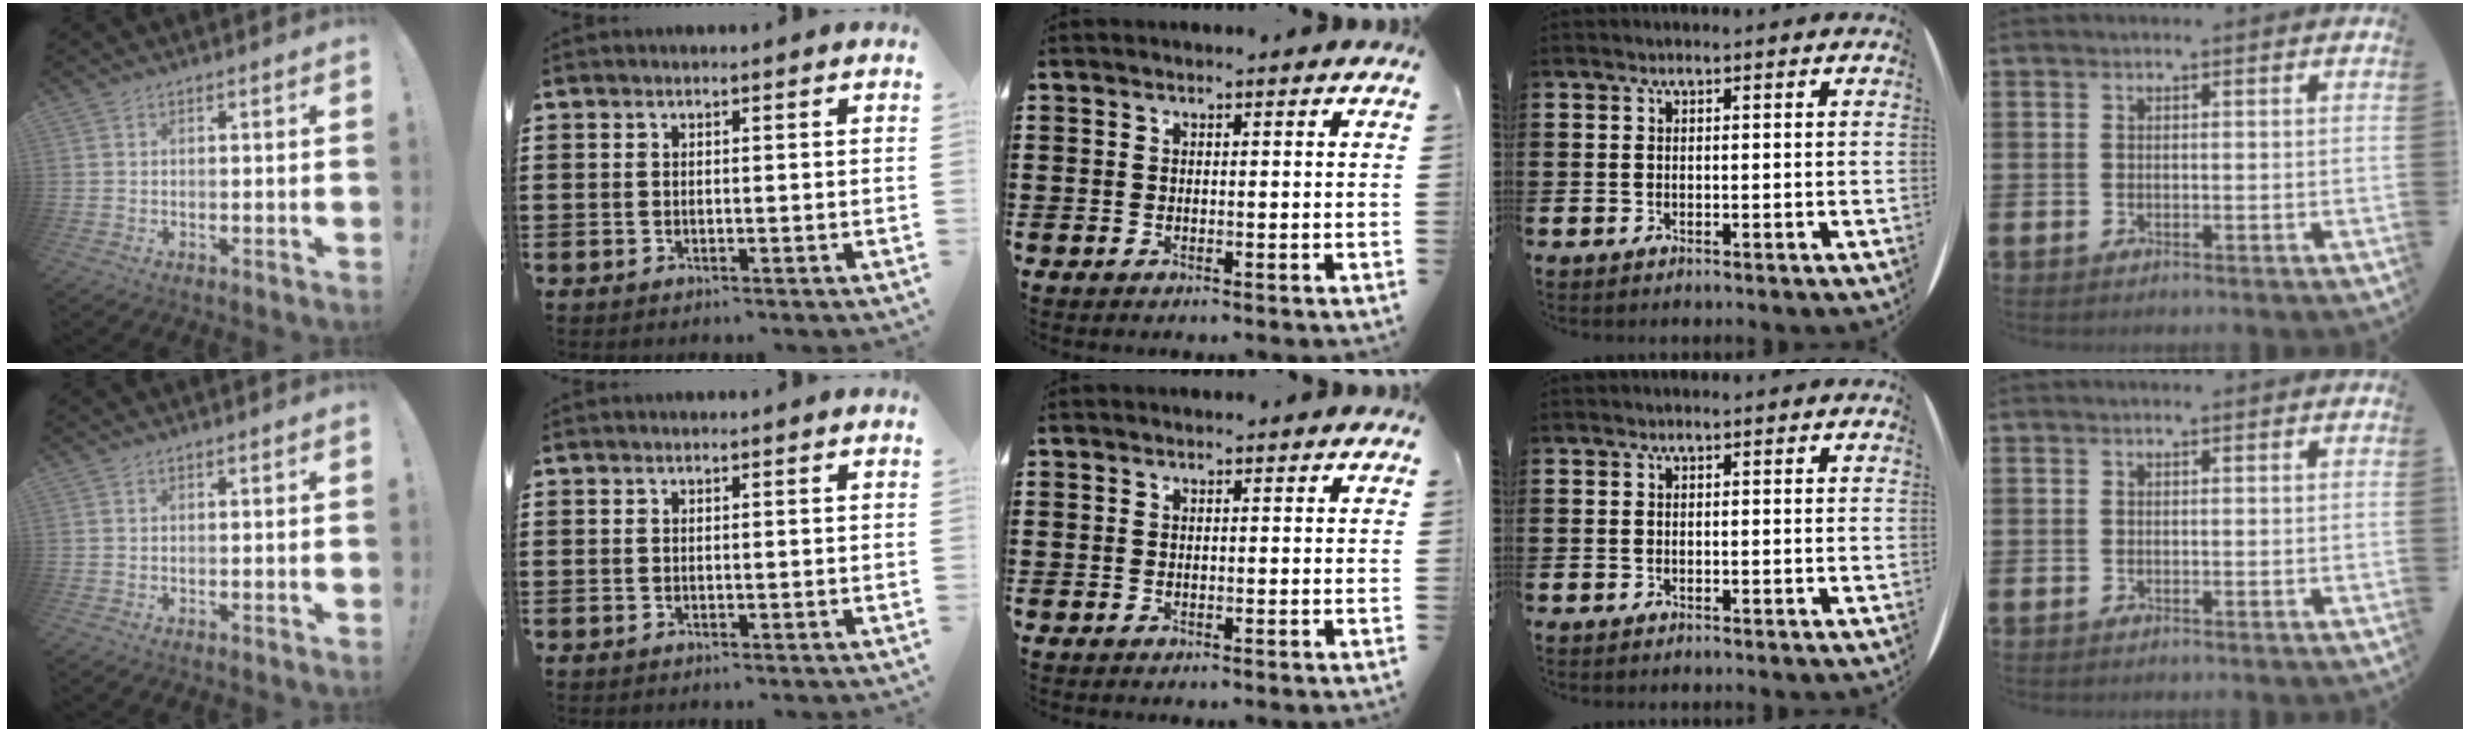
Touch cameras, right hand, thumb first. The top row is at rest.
{}